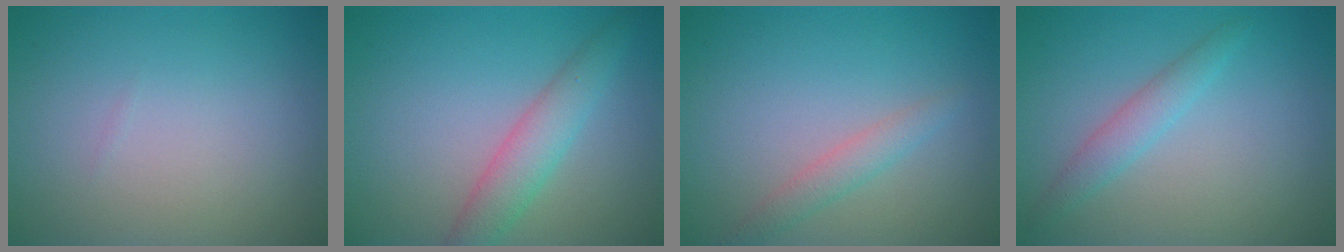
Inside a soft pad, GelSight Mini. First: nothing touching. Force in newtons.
{"total": 3.4, "press": 3.4, "slide": 0.1}
{"total": 1.7, "press": 1.7, "slide": 0.0}
{"total": 2.0, "press": 2.0, "slide": 0.1}